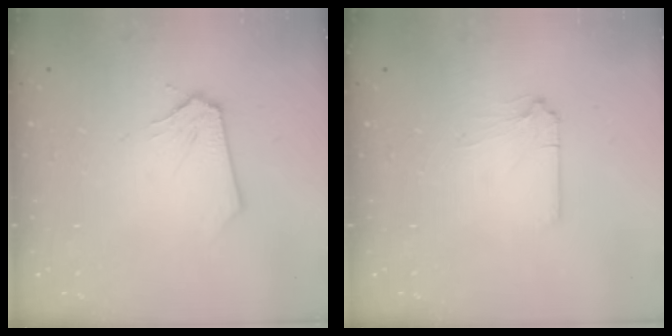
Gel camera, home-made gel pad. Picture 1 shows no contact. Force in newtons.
{"total": 1.1, "press": 1.1, "slide": 0.3}